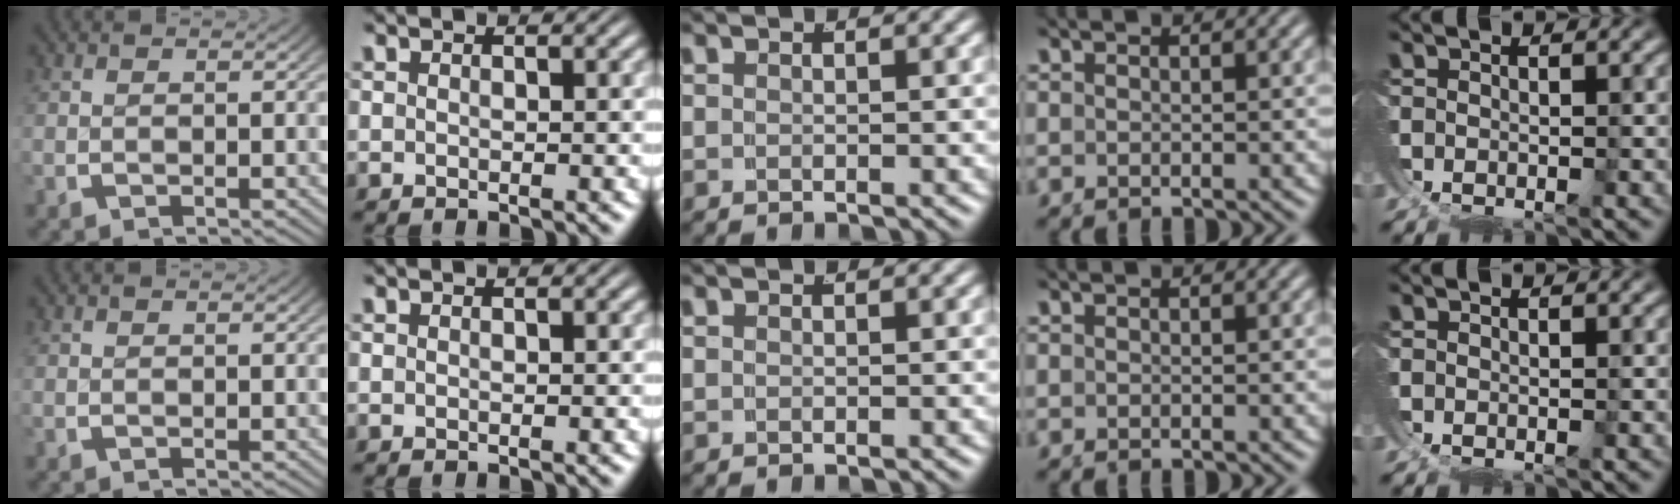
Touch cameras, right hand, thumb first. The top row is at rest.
{}